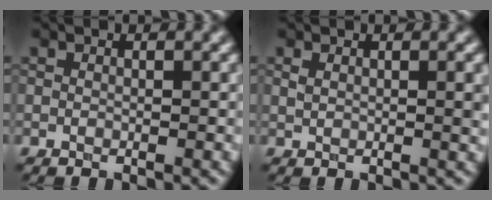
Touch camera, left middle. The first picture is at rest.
{"total": 2.0, "force": [0.7, 0.7, 1.8], "torque": [-0.026, -0.001, 0.014]}